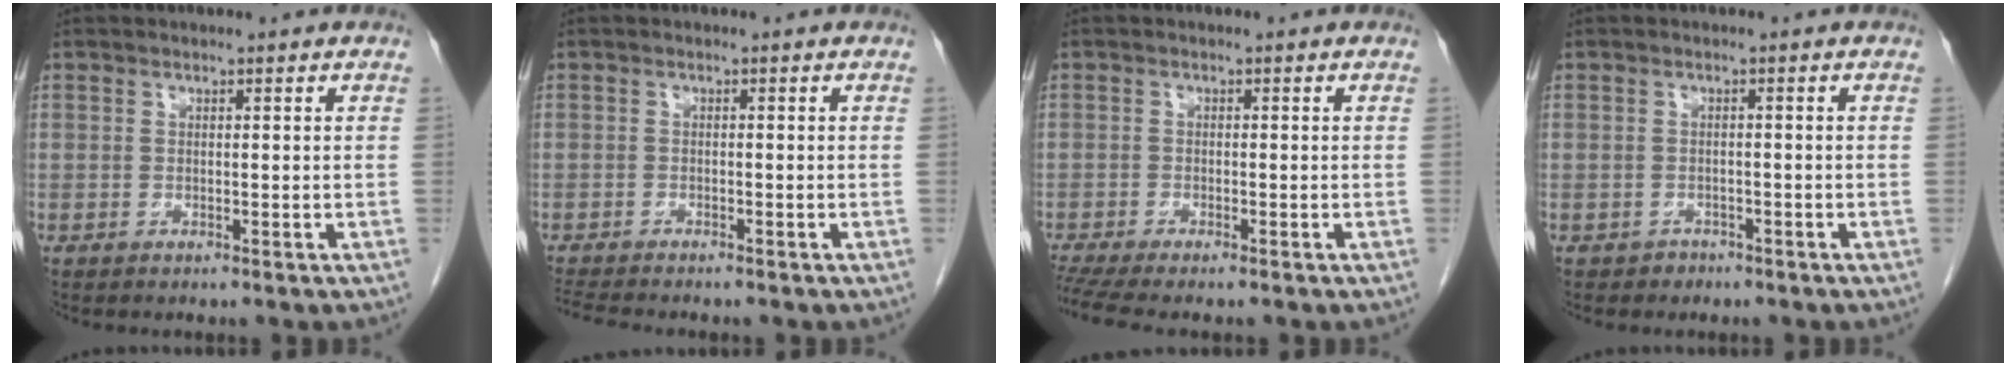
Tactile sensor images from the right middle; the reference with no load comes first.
{"total": 4.8, "force": [-4.3, 0.6, 2.0], "torque": [-0.036, -0.011, -0.070]}
{"total": 5.8, "force": [-4.8, 0.6, 3.1], "torque": [-0.053, -0.009, -0.081]}
{"total": 1.4, "force": [-1.0, 1.0, -0.1], "torque": [-0.002, 0.004, -0.017]}